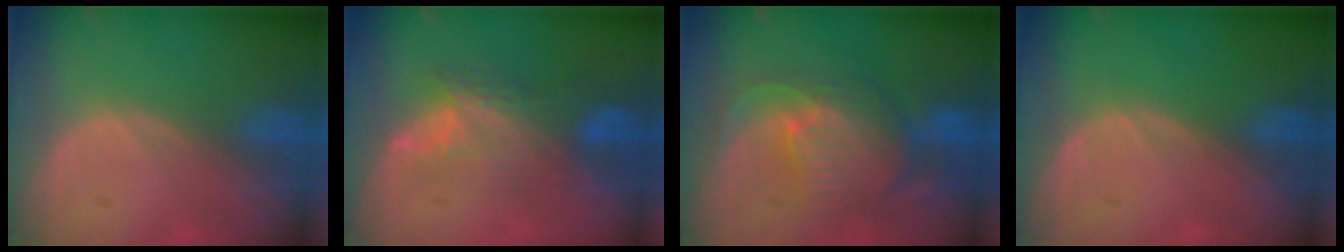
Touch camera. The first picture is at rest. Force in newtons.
{"total": 7.6, "press": 7.3, "slide": 2.2}
{"total": 10.6, "press": 9.4, "slide": 4.9}
{"total": 0.0}